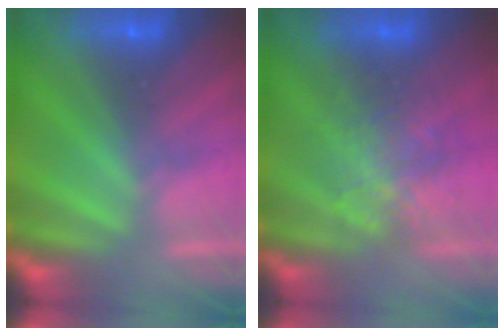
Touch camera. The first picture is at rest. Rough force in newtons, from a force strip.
{"total": 2.2}